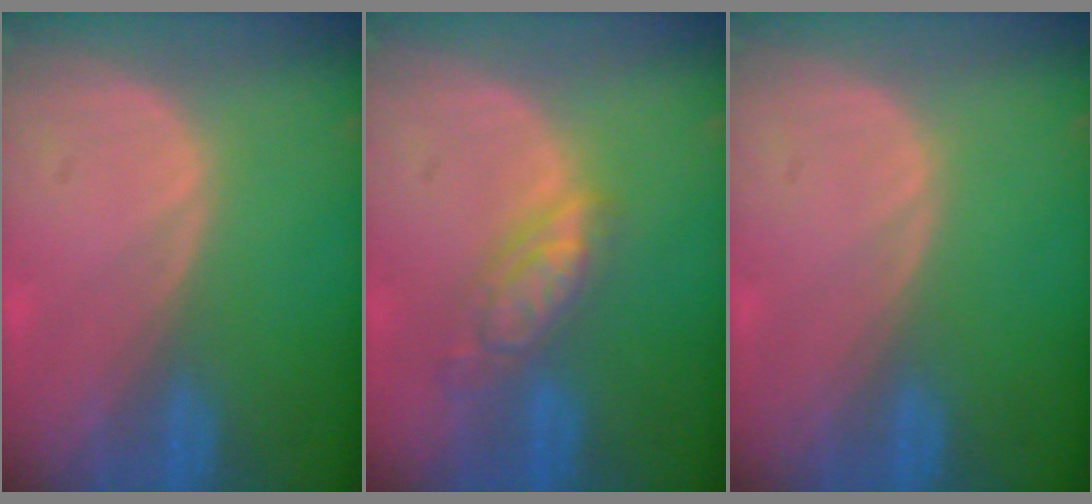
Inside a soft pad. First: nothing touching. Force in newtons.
{"total": 5.7, "press": 5.0, "slide": 2.7}
{"total": 0.0}